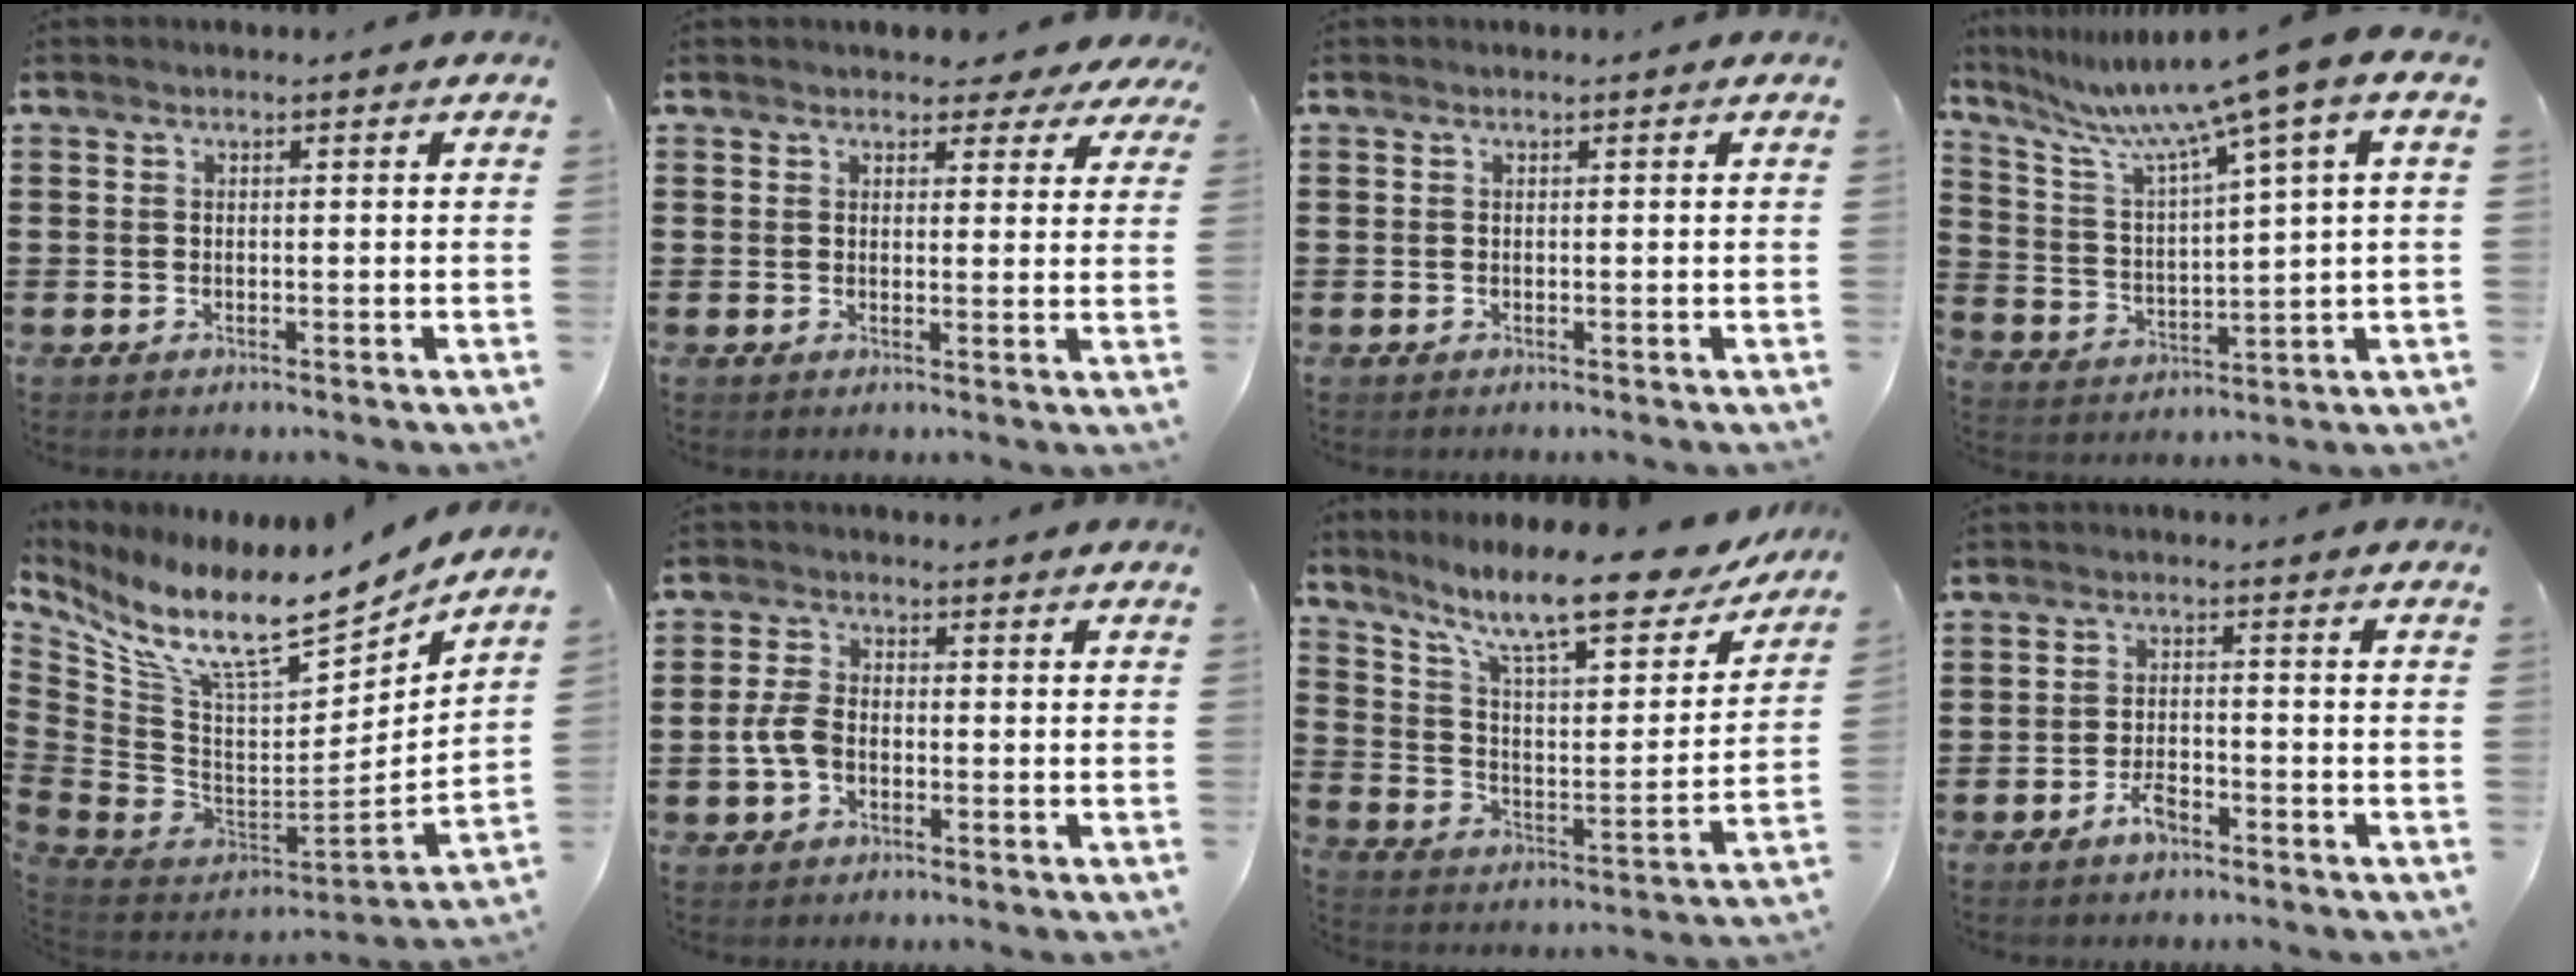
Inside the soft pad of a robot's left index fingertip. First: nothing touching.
{"total": 2.8, "force": [2.4, 1.3, 0.7], "torque": [-0.008, -0.005, 0.040]}
{"total": 0.0}
{"total": 9.0, "force": [6.3, -0.4, 6.4], "torque": [-0.147, -0.039, 0.097]}
{"total": 12.3, "force": [9.3, 2.4, 7.6], "torque": [-0.171, -0.087, 0.157]}
{"total": 4.6, "force": [-0.9, 2.8, 3.5], "torque": [-0.094, -0.004, -0.024]}
{"total": 13.2, "force": [10.9, 1.9, 7.3], "torque": [-0.156, -0.070, 0.183]}
{"total": 3.5, "force": [-2.4, 1.3, 2.1], "torque": [-0.044, 0.005, -0.048]}